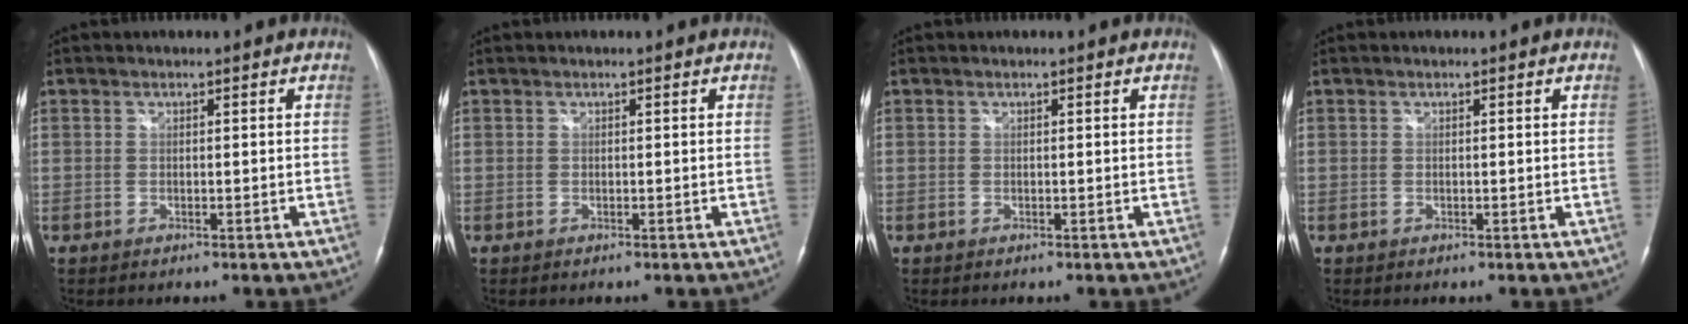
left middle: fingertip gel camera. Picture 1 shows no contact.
{"total": 0.0}
{"total": 0.0}
{"total": 0.0}